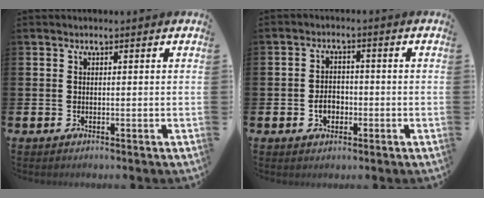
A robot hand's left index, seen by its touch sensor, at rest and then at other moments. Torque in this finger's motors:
{"motor_torque": [-0.01, 0.03, 0.17, 0.08]}